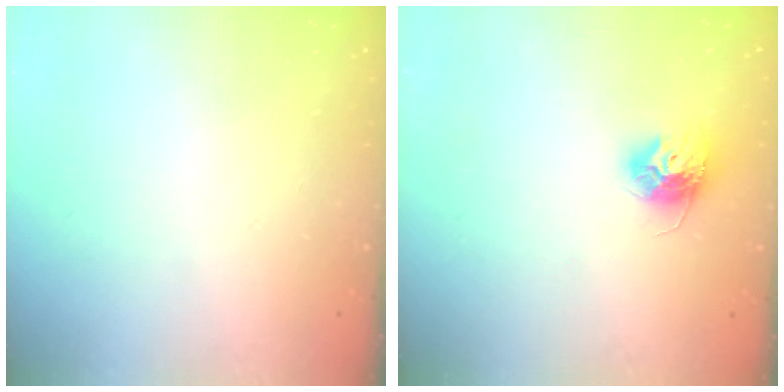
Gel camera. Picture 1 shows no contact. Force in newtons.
{"total": 10.3, "press": 10.3, "slide": 0.7}